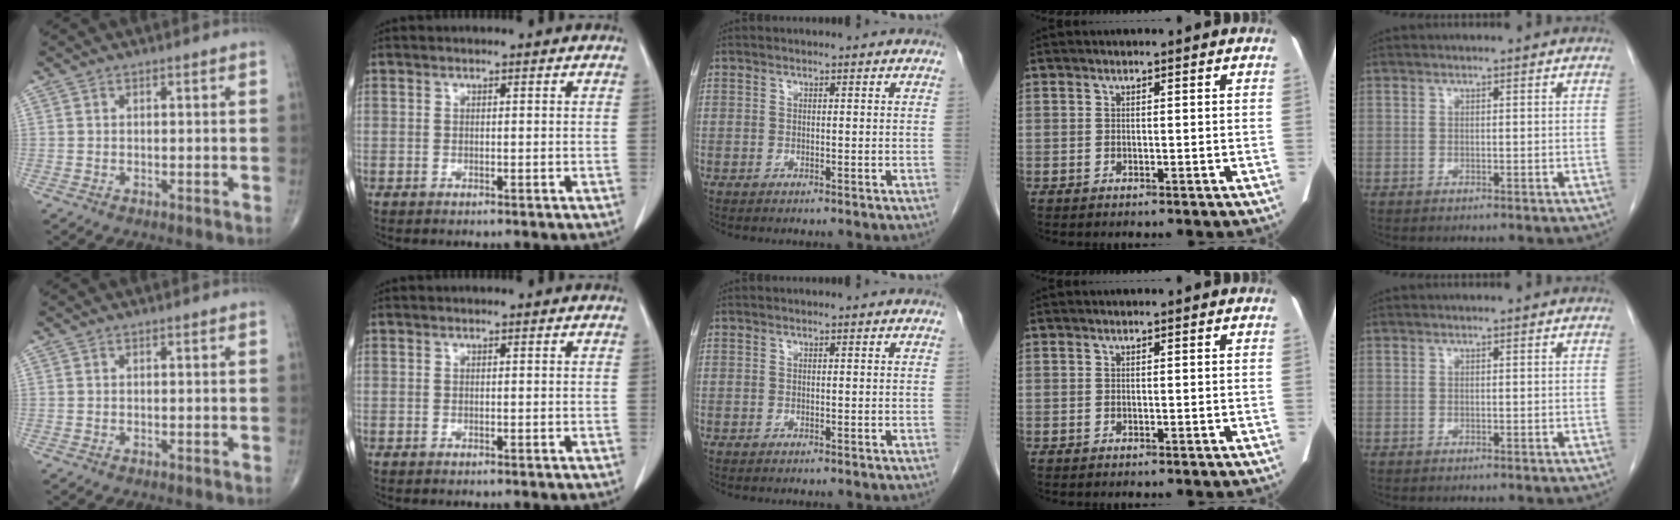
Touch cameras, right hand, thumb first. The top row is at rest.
{}